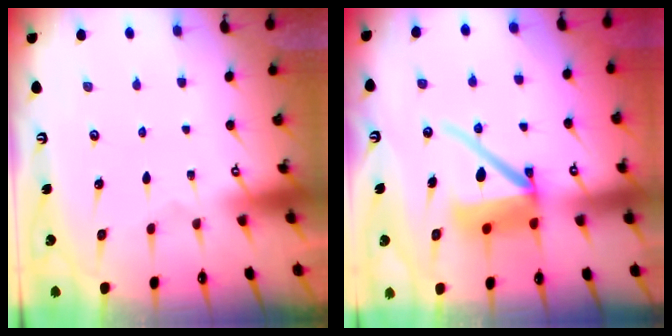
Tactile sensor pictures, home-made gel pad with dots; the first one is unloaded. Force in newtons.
{"total": 11.1, "press": 11.0, "slide": 1.5}